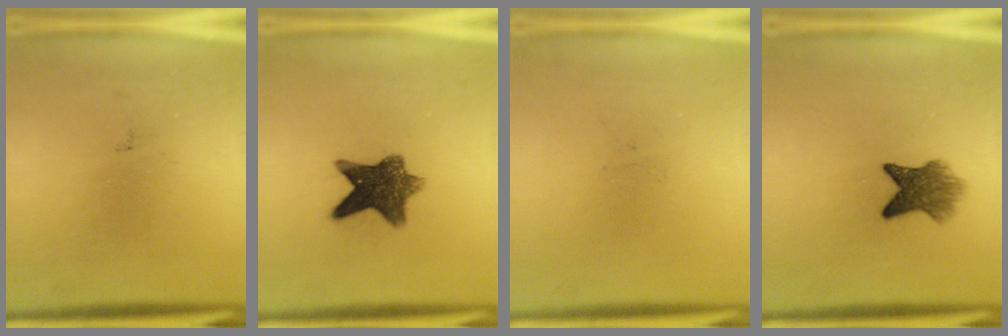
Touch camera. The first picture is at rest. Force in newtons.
{"total": 9.5}
{"total": 0.0}
{"total": 5.9}